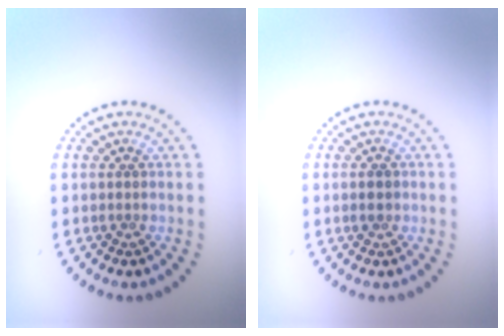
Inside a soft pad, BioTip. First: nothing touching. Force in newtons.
{"total": 1.3, "press": 1.3, "slide": 0.2}